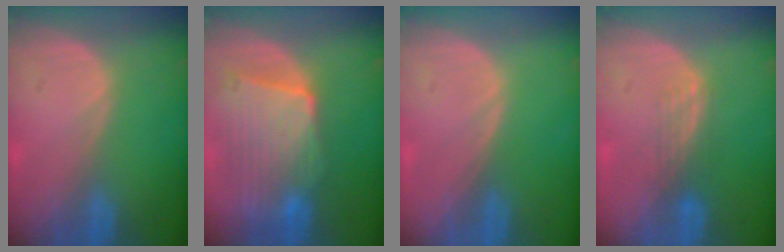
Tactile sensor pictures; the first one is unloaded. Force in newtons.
{"total": 9.7, "press": 8.8, "slide": 4.1}
{"total": 0.0}
{"total": 3.1, "press": 2.6, "slide": 1.7}